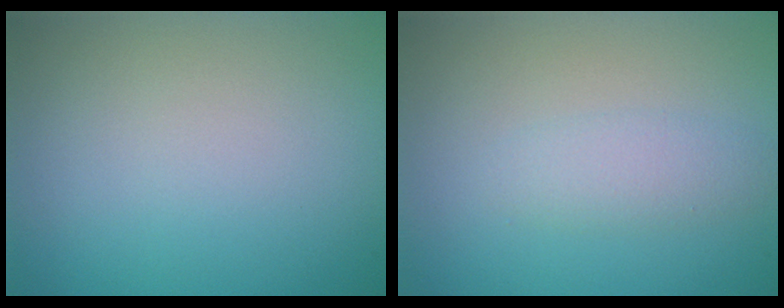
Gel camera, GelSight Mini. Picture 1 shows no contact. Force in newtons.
{"total": 1.8, "press": 1.8, "slide": 0.1}